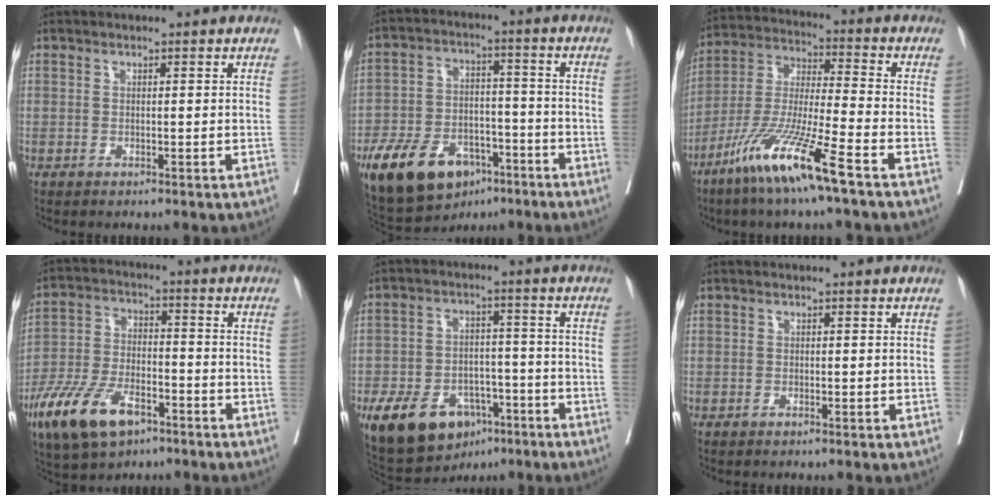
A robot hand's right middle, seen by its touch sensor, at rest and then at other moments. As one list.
[{"total": 14.9, "force": [-9.0, 8.0, 8.8], "torque": [-0.157, 0.006, -0.149]}, {"total": 14.2, "force": [-8.5, -0.4, 11.3], "torque": [-0.235, -0.038, -0.171]}, {"total": 12.3, "force": [-7.1, 5.2, 8.5], "torque": [-0.177, -0.007, -0.131]}, {"total": 14.0, "force": [-8.0, 8.3, 7.9], "torque": [-0.134, 0.011, -0.125]}, {"total": 0.0}]